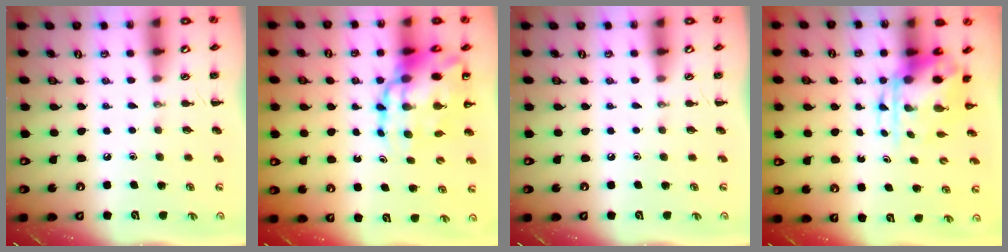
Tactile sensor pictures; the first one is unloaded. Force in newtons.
{"total": 14.9, "press": 14.3, "slide": 4.1}
{"total": 0.0}
{"total": 6.1, "press": 5.9, "slide": 1.4}